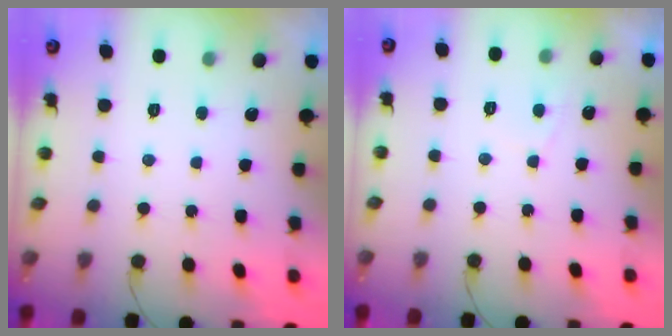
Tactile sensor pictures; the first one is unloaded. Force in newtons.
{"total": 1.6, "press": 1.5, "slide": 0.6}